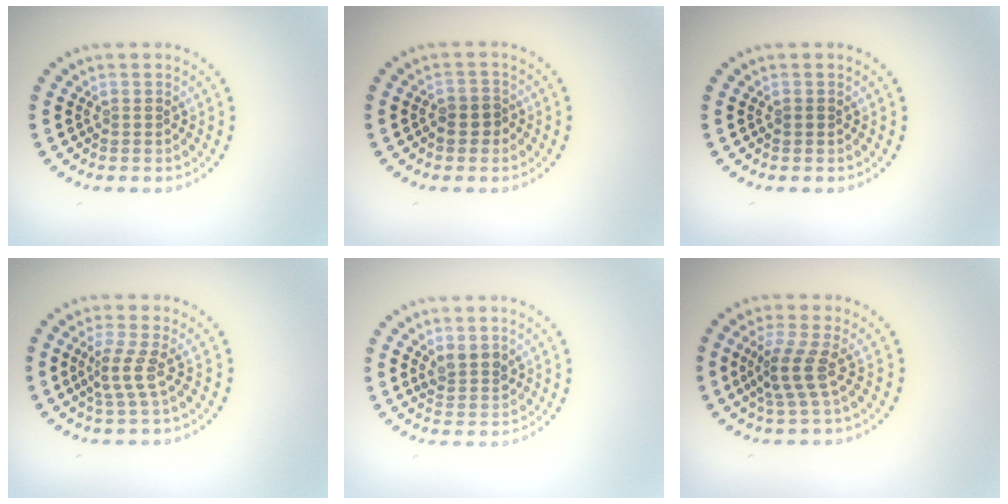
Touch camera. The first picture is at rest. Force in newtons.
{"total": 2.0, "press": 1.9, "slide": 0.8}
{"total": 0.7, "press": 0.7, "slide": 0.1}
{"total": 2.3, "press": 1.6, "slide": 1.7}
{"total": 2.0, "press": 1.8, "slide": 0.8}
{"total": 2.9, "press": 2.3, "slide": 1.8}